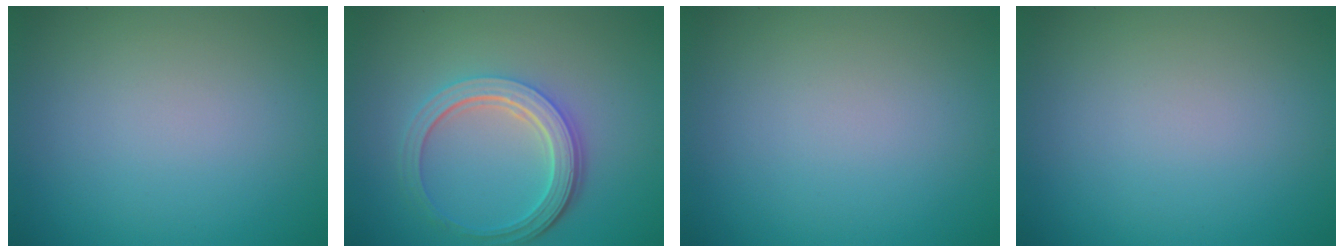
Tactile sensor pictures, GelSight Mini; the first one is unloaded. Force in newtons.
{"total": 5.1, "press": 3.8, "slide": 3.3}
{"total": 0.0}
{"total": 0.0}